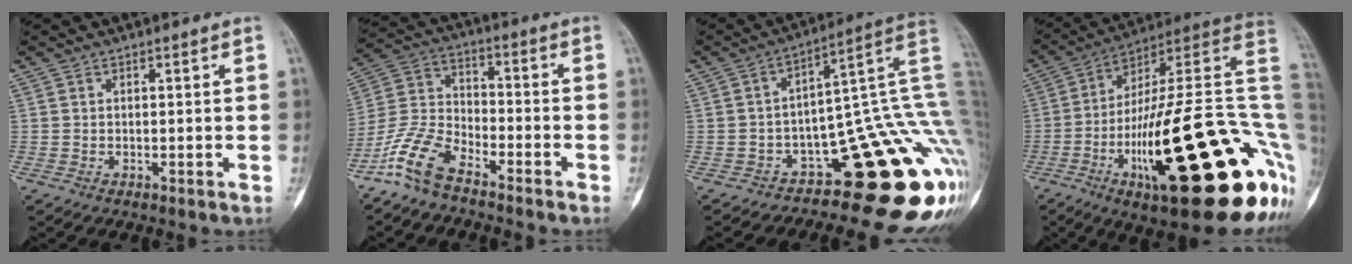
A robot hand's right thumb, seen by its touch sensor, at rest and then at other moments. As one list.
[{"total": 10.7, "force": [-7.8, 4.4, 5.9], "torque": [-0.134, 0.046, -0.165]}, {"total": 20.7, "force": [-7.5, 8.4, 17.4], "torque": [-0.080, 0.116, -0.086]}, {"total": 36.6, "force": [-7.8, 10.3, 34.3], "torque": [-0.417, 0.057, -0.117]}]